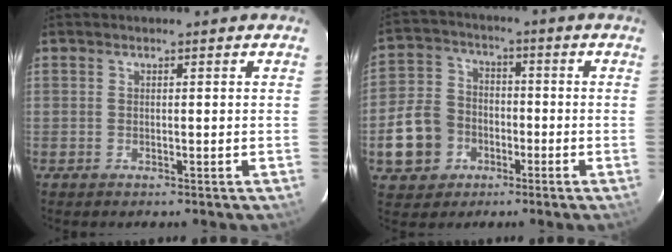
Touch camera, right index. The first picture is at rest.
{"total": 11.0, "force": [-3.9, 9.4, 4.3], "torque": [-0.126, 0.030, -0.056]}